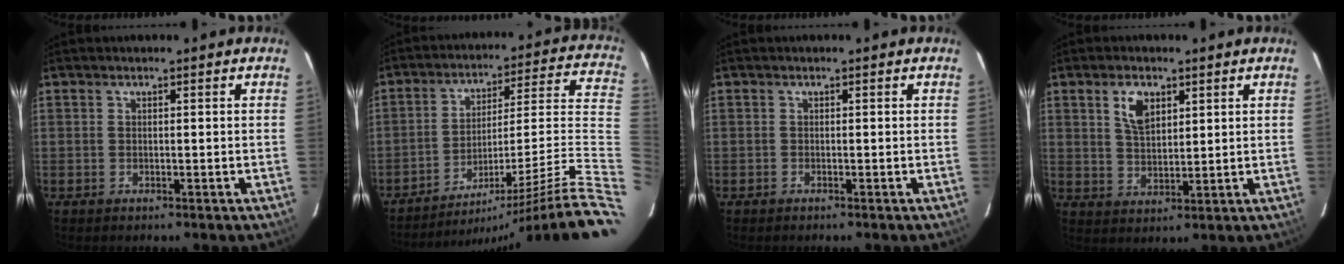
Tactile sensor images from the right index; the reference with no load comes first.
{"total": 25.0, "force": [-19.2, -1.4, 15.9], "torque": [-0.174, -0.037, -0.278]}
{"total": 0.0}
{"total": 5.8, "force": [2.8, 3.1, 4.0], "torque": [-0.074, 0.007, 0.056]}